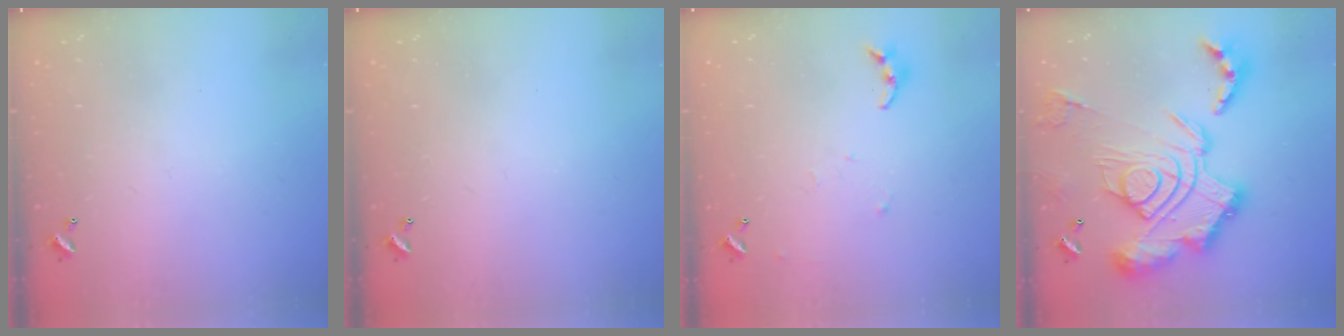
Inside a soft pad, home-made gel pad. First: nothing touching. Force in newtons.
{"total": 0.0}
{"total": 4.1, "press": 4.1, "slide": 0.4}
{"total": 4.2, "press": 3.4, "slide": 2.5}